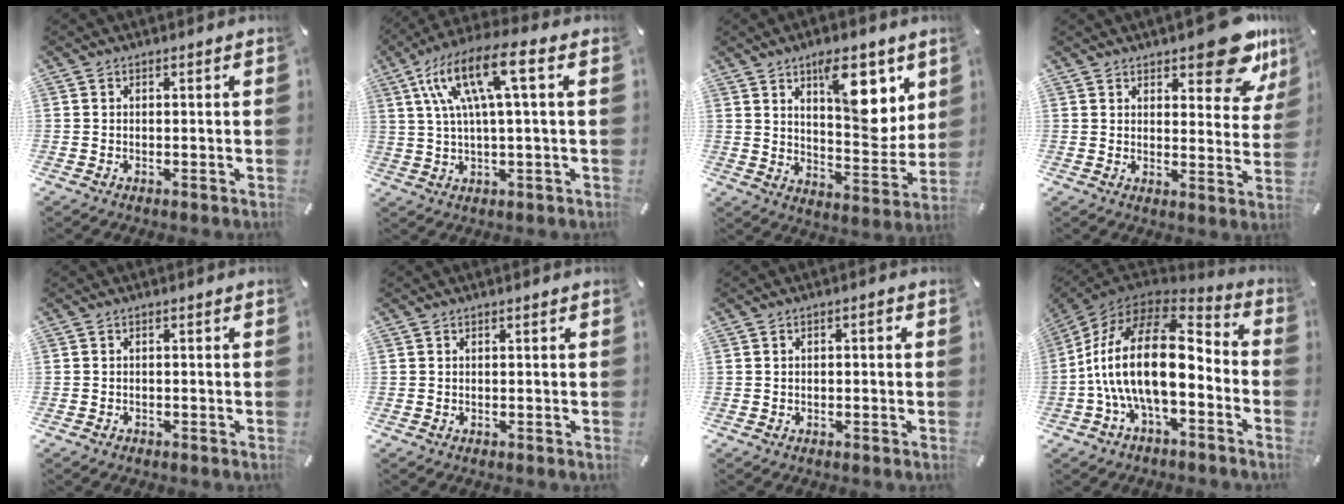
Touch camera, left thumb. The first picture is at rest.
{"total": 14.3, "force": [4.5, 3.2, 13.2], "torque": [-0.268, -0.006, 0.072]}
{"total": 14.9, "force": [7.8, 7.1, 10.5], "torque": [-0.119, -0.050, 0.129]}
{"total": 14.6, "force": [10.6, 5.8, 8.3], "torque": [-0.086, -0.079, 0.179]}
{"total": 0.7, "force": [-0.5, 0.4, -0.1], "torque": [0.000, 0.002, -0.012]}
{"total": 0.0}
{"total": 1.4, "force": [-0.2, 0.7, 1.1], "torque": [-0.022, 0.005, -0.006]}
{"total": 23.6, "force": [-1.7, 12.1, 20.2], "torque": [-0.421, 0.009, -0.029]}